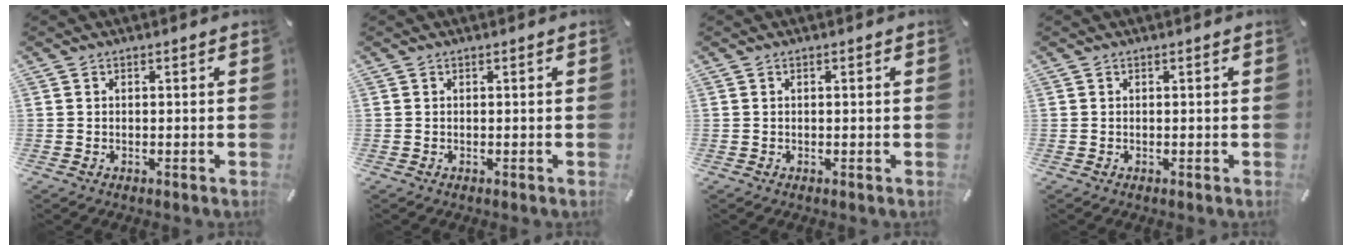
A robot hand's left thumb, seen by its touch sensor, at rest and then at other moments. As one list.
[{"total": 0.0}, {"total": 0.0}, {"total": 0.0}]